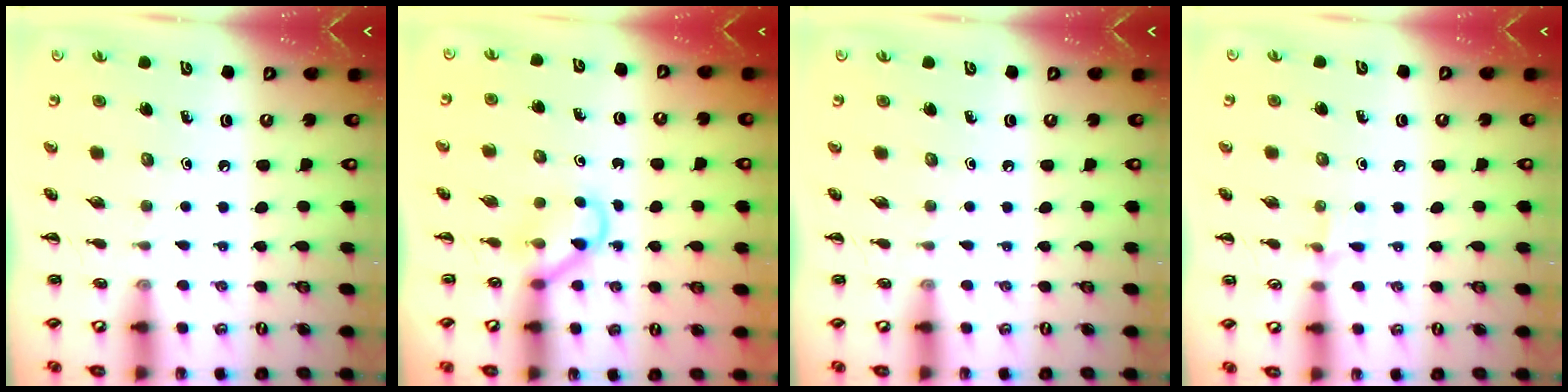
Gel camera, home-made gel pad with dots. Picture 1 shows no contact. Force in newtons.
{"total": 2.9, "press": 2.8, "slide": 0.9}
{"total": 0.0}
{"total": 5.3, "press": 4.9, "slide": 1.8}